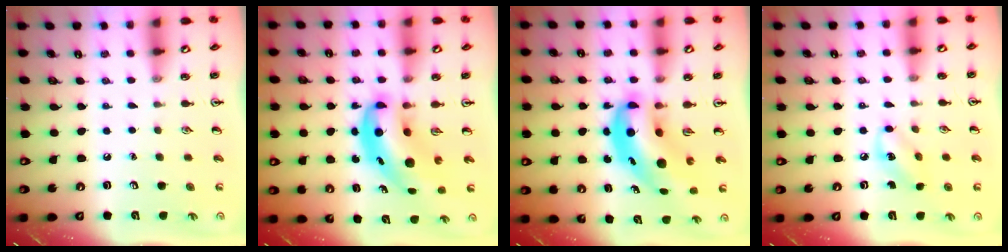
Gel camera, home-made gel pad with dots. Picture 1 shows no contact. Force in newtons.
{"total": 9.5, "press": 9.0, "slide": 3.1}
{"total": 10.1, "press": 9.8, "slide": 2.8}
{"total": 5.2, "press": 5.1, "slide": 0.8}